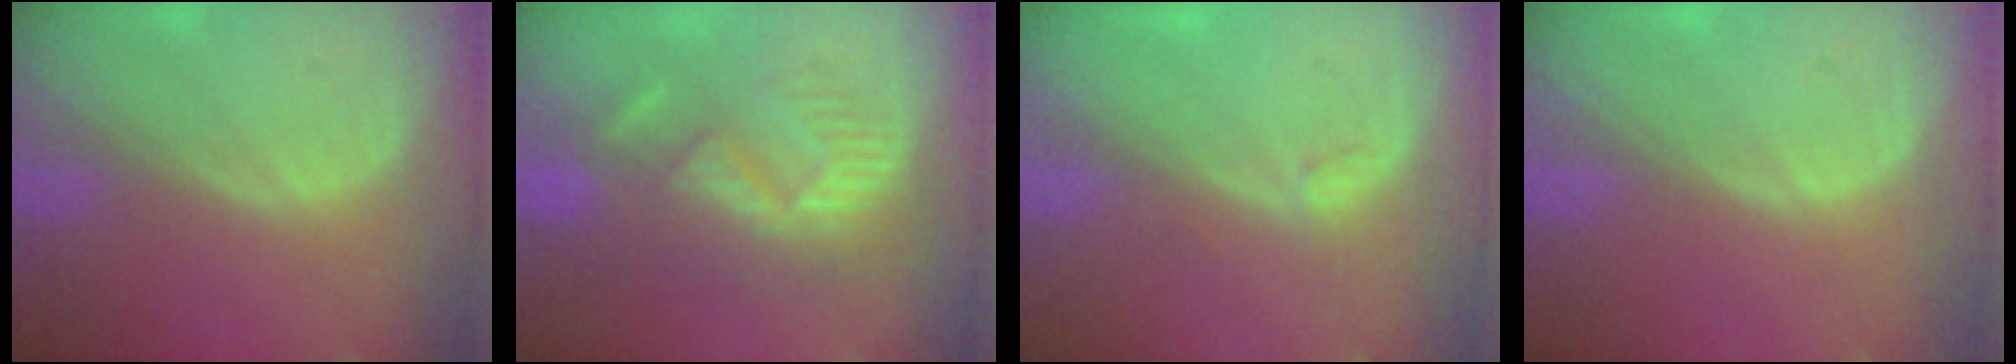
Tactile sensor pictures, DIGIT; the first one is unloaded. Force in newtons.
{"total": 9.0, "press": 8.4, "slide": 3.2}
{"total": 1.0, "press": 0.9, "slide": 0.3}
{"total": 0.0}